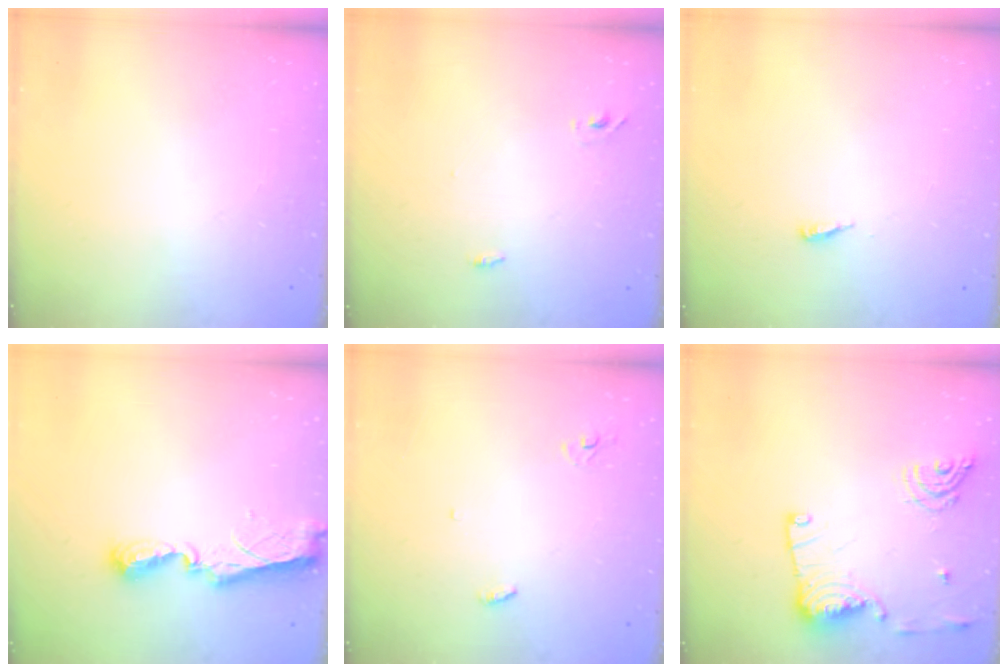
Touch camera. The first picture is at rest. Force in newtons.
{"total": 2.9, "press": 2.7, "slide": 1.0}
{"total": 3.2, "press": 3.2, "slide": 0.2}
{"total": 8.5, "press": 8.5, "slide": 0.8}
{"total": 3.3, "press": 3.2, "slide": 0.3}
{"total": 13.9, "press": 13.9, "slide": 0.8}